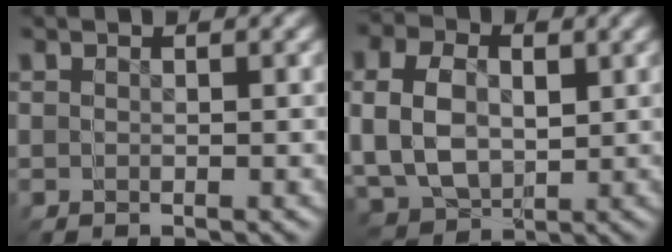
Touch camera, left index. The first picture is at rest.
{"total": 6.2, "force": [-0.3, 6.1, 1.0], "torque": [-0.034, -0.016, -0.004]}